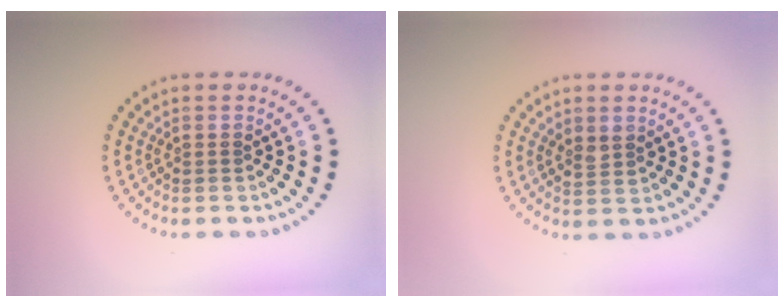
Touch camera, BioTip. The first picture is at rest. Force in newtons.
{"total": 1.2, "press": 1.1, "slide": 0.5}